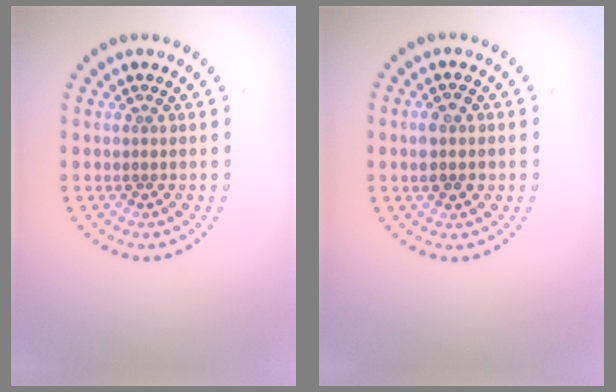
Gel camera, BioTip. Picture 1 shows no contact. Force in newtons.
{"total": 2.9, "press": 2.9, "slide": 0.1}